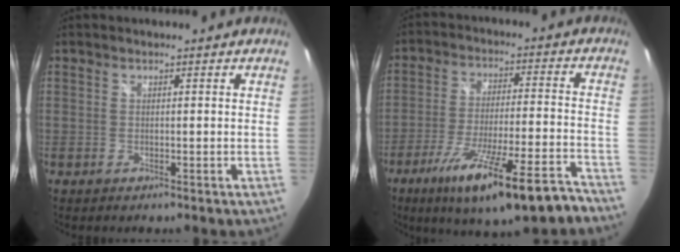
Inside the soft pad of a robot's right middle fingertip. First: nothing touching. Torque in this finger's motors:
{"motor_torque": [1.08, -1.06, 0.32, 0.18]}